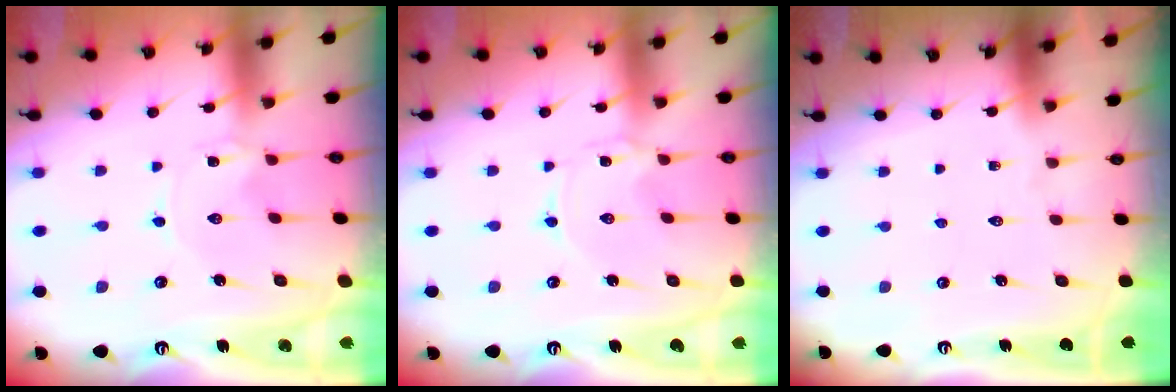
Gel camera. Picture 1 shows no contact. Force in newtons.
{"total": 0.0}
{"total": 0.0}